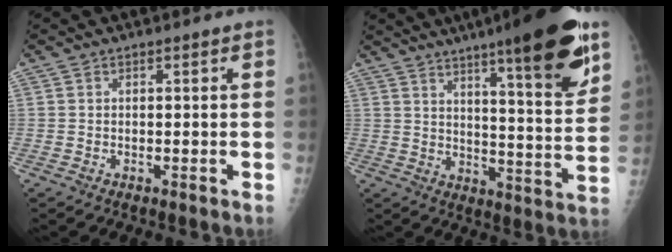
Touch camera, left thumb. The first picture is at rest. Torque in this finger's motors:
{"motor_torque": [2.62, 1.51, 1.77, -1.00, 0.43]}